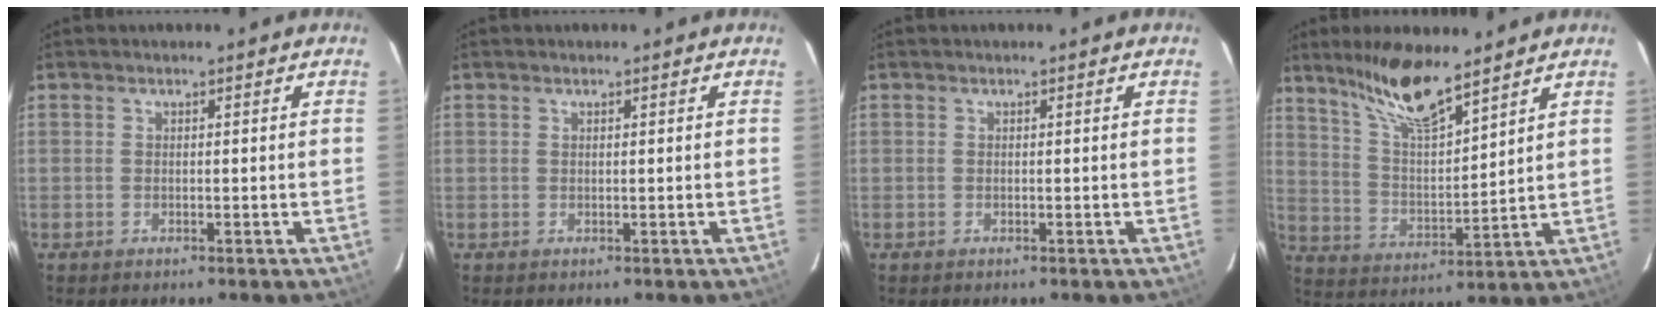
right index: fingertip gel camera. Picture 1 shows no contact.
{"total": 0.0}
{"total": 0.0}
{"total": 12.6, "force": [9.9, 2.1, 7.6], "torque": [-0.137, 0.001, 0.193]}